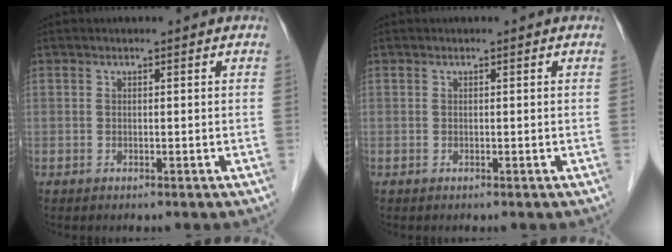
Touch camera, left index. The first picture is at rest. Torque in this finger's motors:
{"motor_torque": [-0.04, -0.04, 0.01, 0.00]}